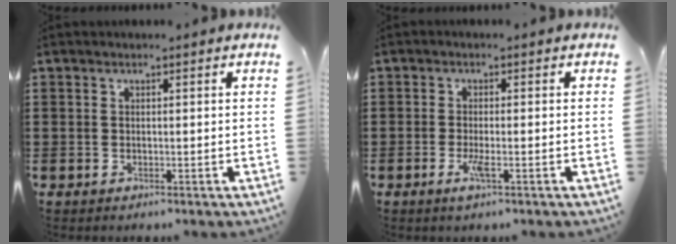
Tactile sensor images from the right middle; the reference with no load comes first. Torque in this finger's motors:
{"motor_torque": [0.52, 0.00, 0.03, 0.04]}